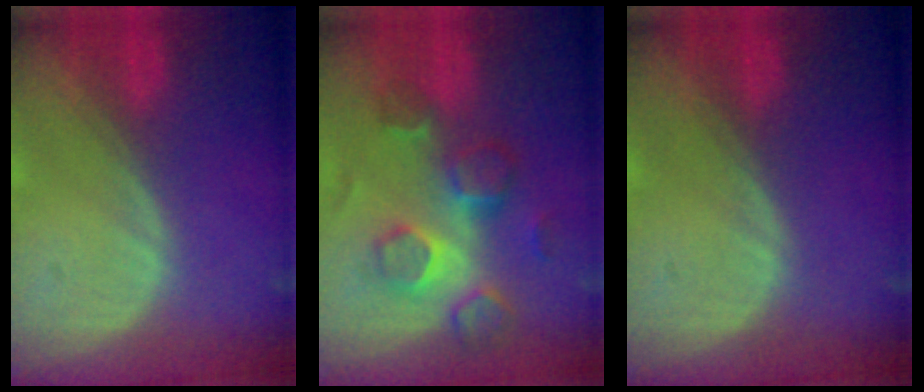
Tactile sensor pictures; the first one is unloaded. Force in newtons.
{"total": 8.9, "press": 7.7, "slide": 4.5}
{"total": 0.0}